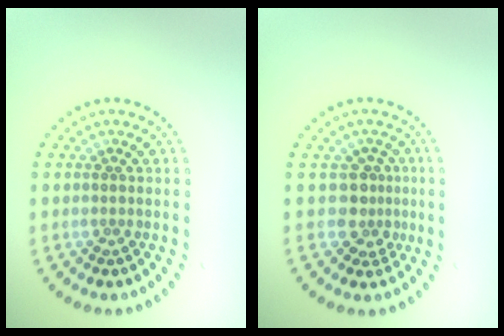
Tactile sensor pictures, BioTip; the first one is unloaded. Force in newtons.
{"total": 2.6, "press": 1.9, "slide": 1.7}